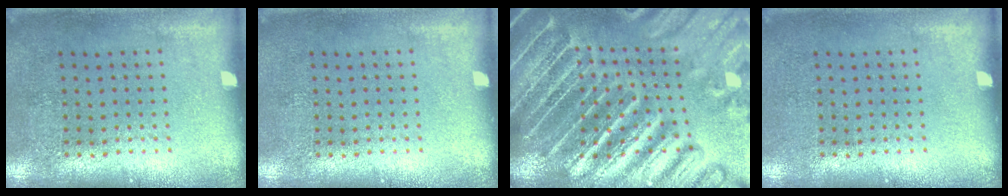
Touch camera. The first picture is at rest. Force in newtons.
{"total": 0.0}
{"total": 5.6, "press": 4.8, "slide": 2.8}
{"total": 0.0}